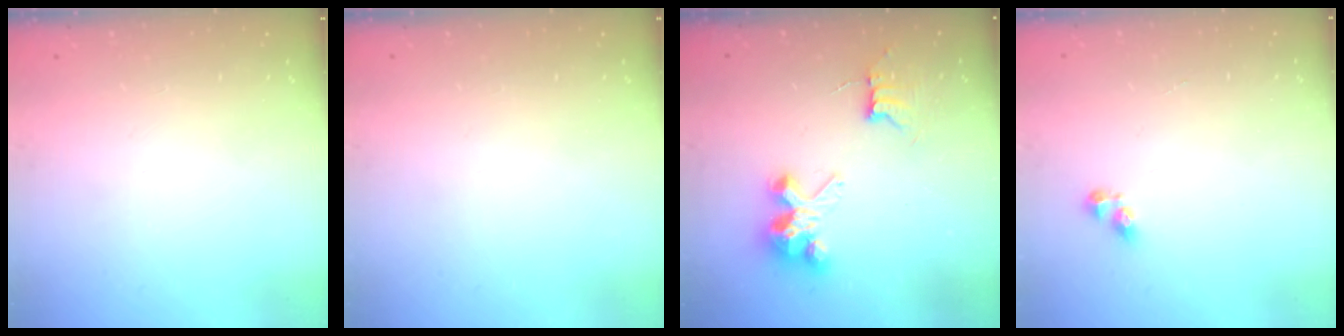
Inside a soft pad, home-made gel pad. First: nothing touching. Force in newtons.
{"total": 0.0}
{"total": 8.7, "press": 8.7, "slide": 0.6}
{"total": 3.9, "press": 3.8, "slide": 0.4}